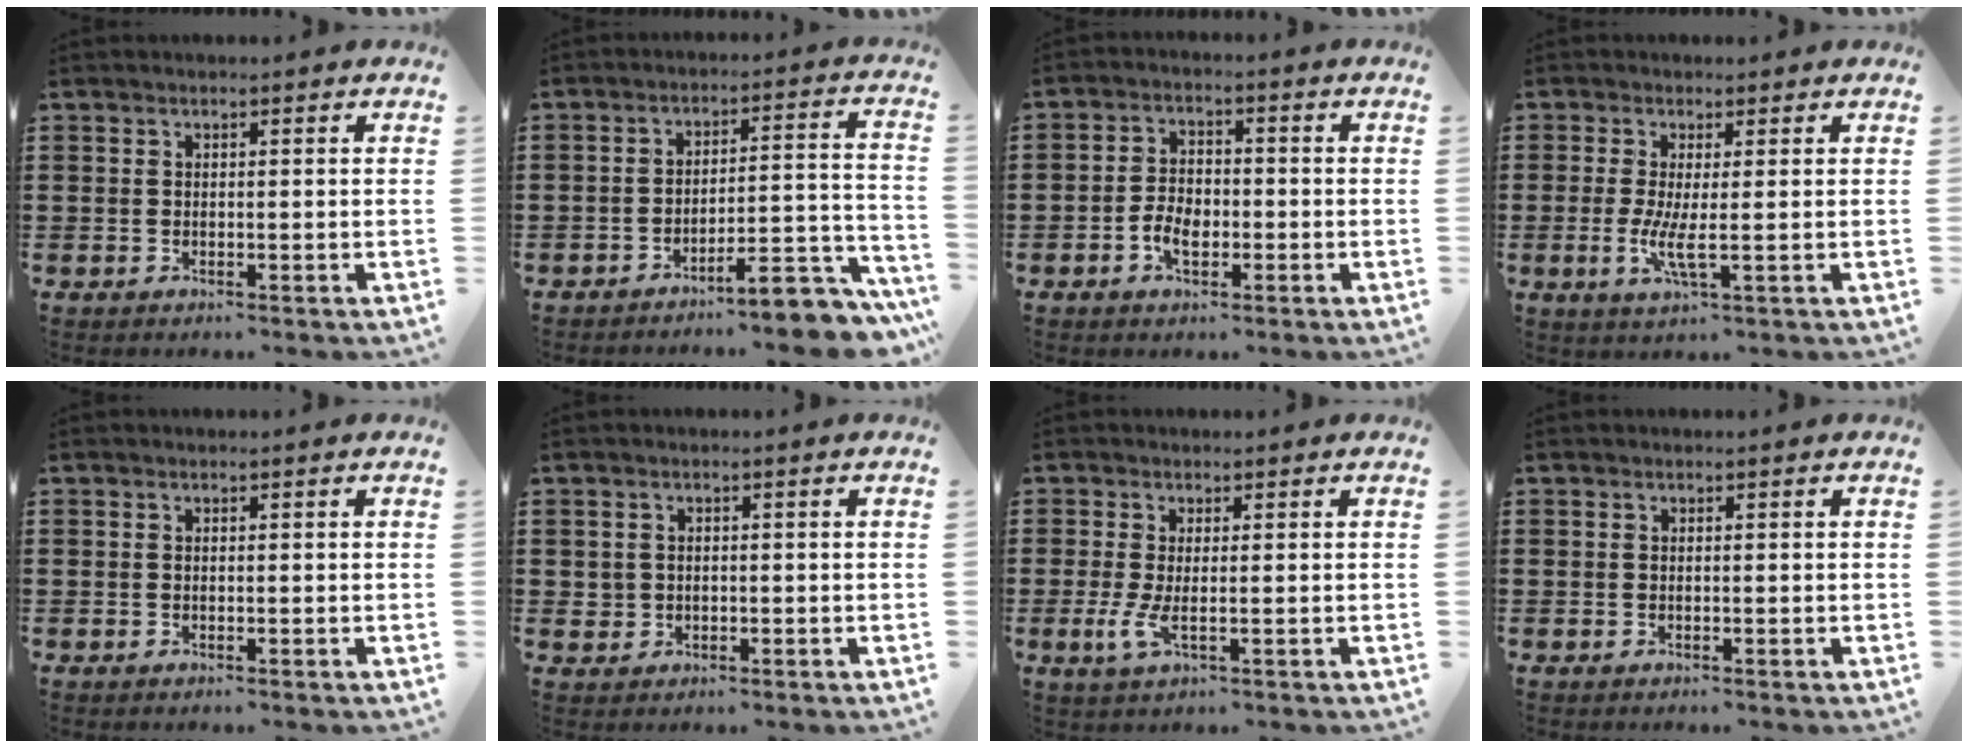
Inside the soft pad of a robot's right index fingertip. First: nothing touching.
{"total": 8.6, "force": [-7.1, 1.4, 4.5], "torque": [-0.057, 0.015, -0.130]}
{"total": 4.2, "force": [-1.7, 2.3, 3.0], "torque": [-0.063, -0.001, -0.033]}
{"total": 4.2, "force": [-0.2, 0.5, 4.2], "torque": [-0.084, -0.007, -0.006]}
{"total": 0.0}
{"total": 1.4, "force": [0.0, 1.4, 0.2], "torque": [-0.010, 0.006, -0.002]}
{"total": 3.1, "force": [-0.3, 0.7, 3.0], "torque": [-0.069, -0.009, -0.008]}
{"total": 0.0}